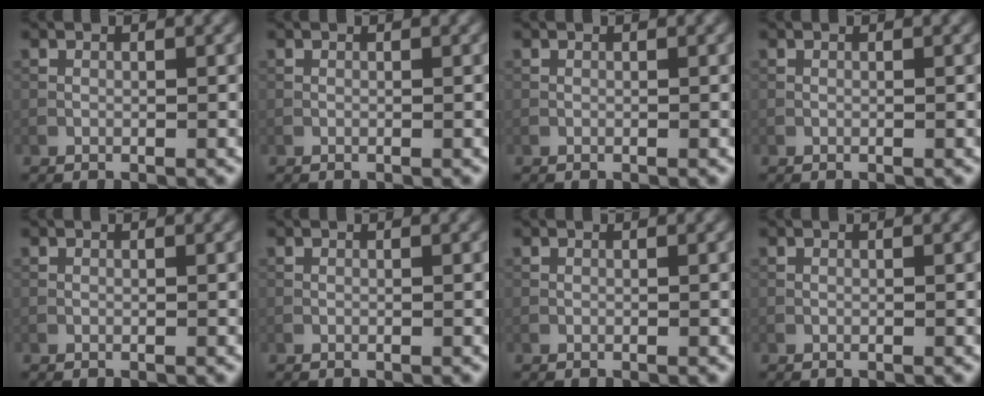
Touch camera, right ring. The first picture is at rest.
{"total": 0.0}
{"total": 0.0}
{"total": 0.0}
{"total": 0.0}
{"total": 0.0}
{"total": 0.0}
{"total": 0.0}